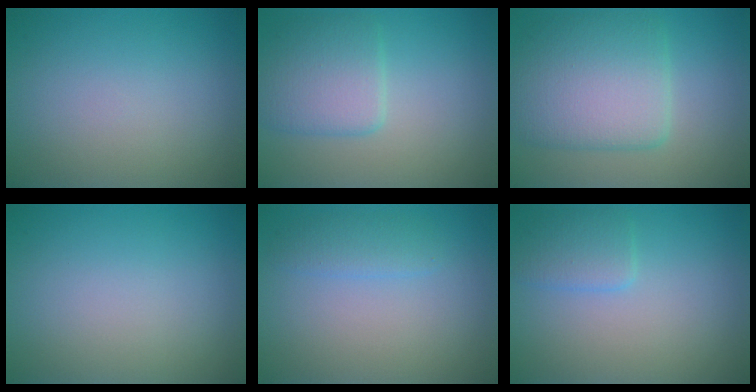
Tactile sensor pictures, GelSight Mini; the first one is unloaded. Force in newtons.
{"total": 3.9, "press": 3.9, "slide": 0.2}
{"total": 6.6, "press": 6.6, "slide": 0.3}
{"total": 0.0}
{"total": 1.6, "press": 1.6, "slide": 0.2}
{"total": 2.0, "press": 2.0, "slide": 0.1}